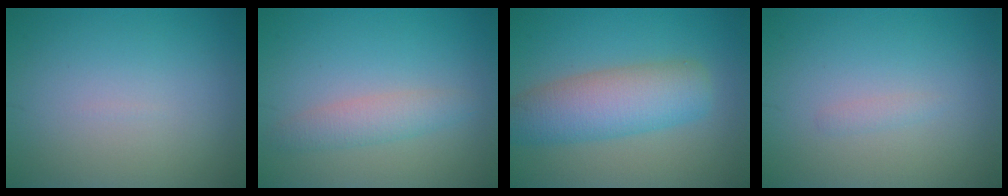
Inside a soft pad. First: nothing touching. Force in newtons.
{"total": 2.4, "press": 2.4, "slide": 0.0}
{"total": 6.4, "press": 6.4, "slide": 0.2}
{"total": 0.7, "press": 0.7, "slide": 0.0}